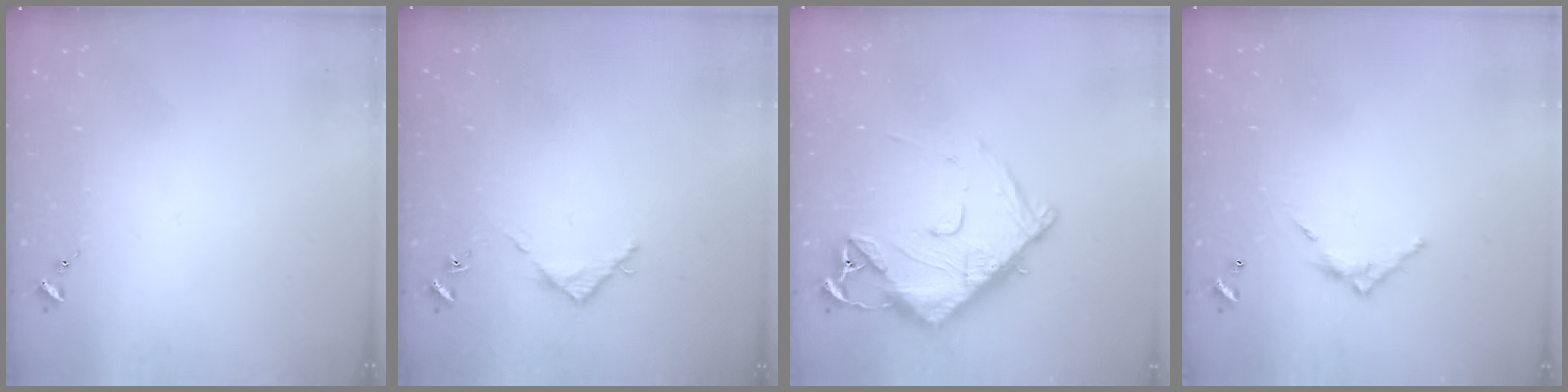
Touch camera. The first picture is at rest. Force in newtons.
{"total": 3.6, "press": 3.6, "slide": 0.3}
{"total": 15.0, "press": 14.9, "slide": 1.6}
{"total": 6.7, "press": 6.7, "slide": 0.4}